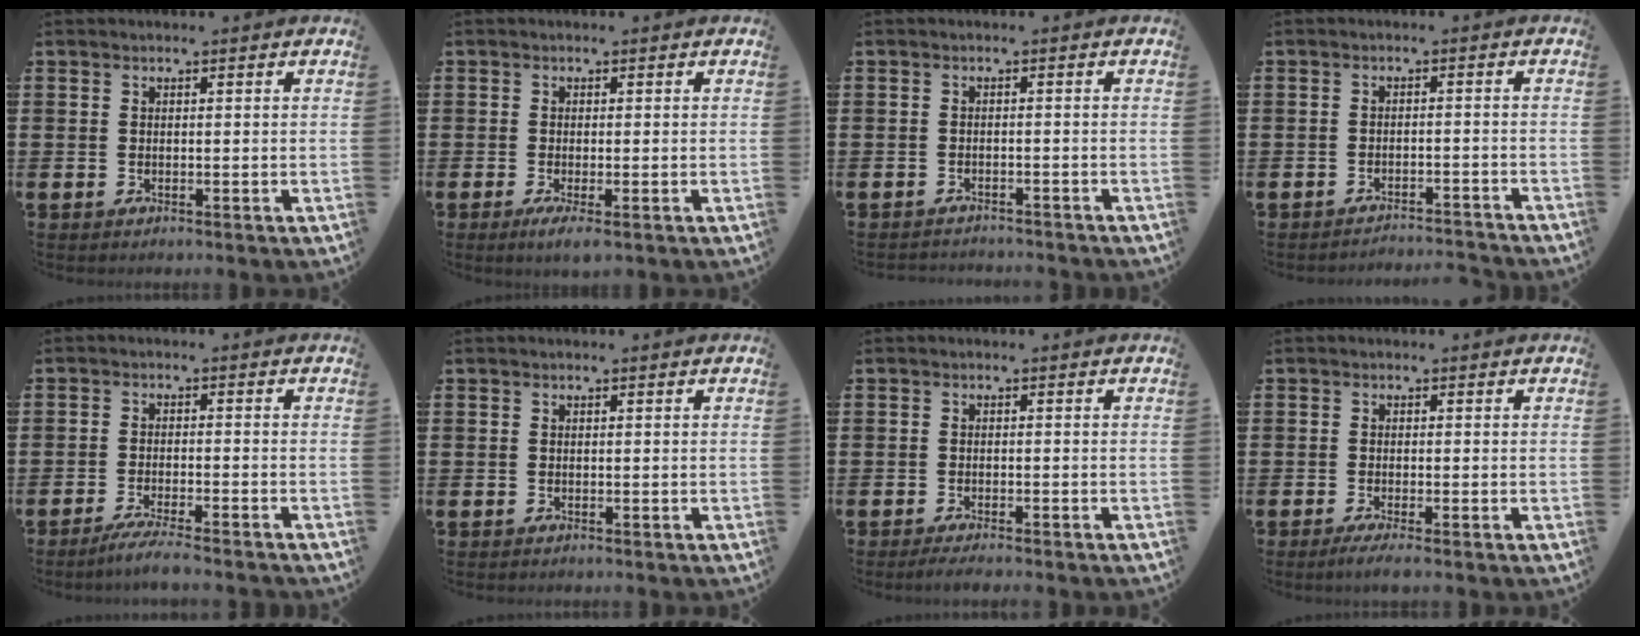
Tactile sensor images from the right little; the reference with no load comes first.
{"total": 1.8, "force": [-0.5, 0.2, 1.7], "torque": [-0.031, -0.003, -0.009]}
{"total": 1.2, "force": [-1.2, -0.1, -0.1], "torque": [-0.001, 0.002, -0.026]}
{"total": 2.1, "force": [-2.1, -0.2, 0.0], "torque": [-0.003, 0.005, -0.045]}
{"total": 3.1, "force": [-2.5, -0.2, 1.7], "torque": [-0.026, -0.001, -0.046]}
{"total": 0.0}
{"total": 1.2, "force": [-1.0, 0.0, 0.7], "torque": [-0.010, -0.001, -0.019]}
{"total": 1.5, "force": [-0.8, 0.1, 1.3], "torque": [-0.013, -0.006, -0.016]}